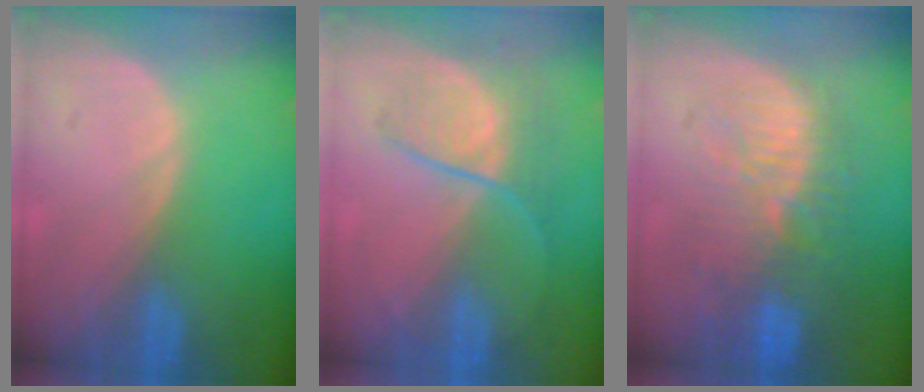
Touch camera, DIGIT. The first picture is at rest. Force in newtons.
{"total": 6.6, "press": 6.2, "slide": 2.3}
{"total": 11.1, "press": 9.9, "slide": 5.0}